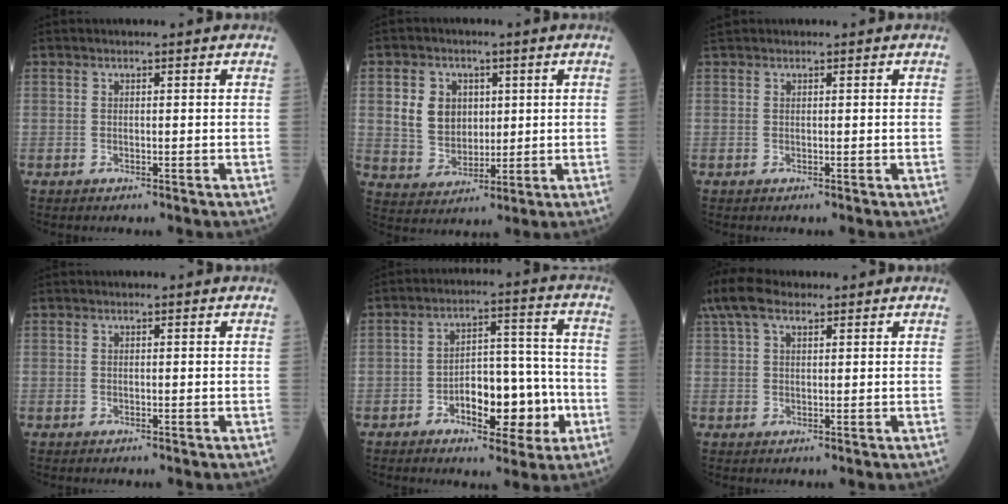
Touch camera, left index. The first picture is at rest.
{"total": 7.3, "force": [1.8, 6.1, 3.6], "torque": [-0.082, 0.011, 0.043]}
{"total": 1.0, "force": [0.9, 0.3, 0.2], "torque": [-0.015, 0.018, 0.021]}
{"total": 0.0}
{"total": 10.8, "force": [-4.3, 4.7, 8.8], "torque": [-0.136, 0.029, -0.061]}
{"total": 7.7, "force": [5.1, 3.2, 4.8], "torque": [-0.112, 0.036, 0.101]}